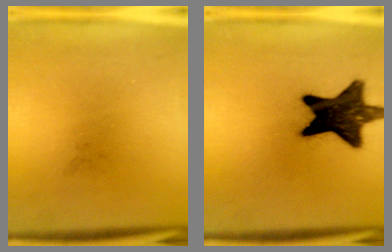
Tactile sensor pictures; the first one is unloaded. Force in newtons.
{"total": 14.9}